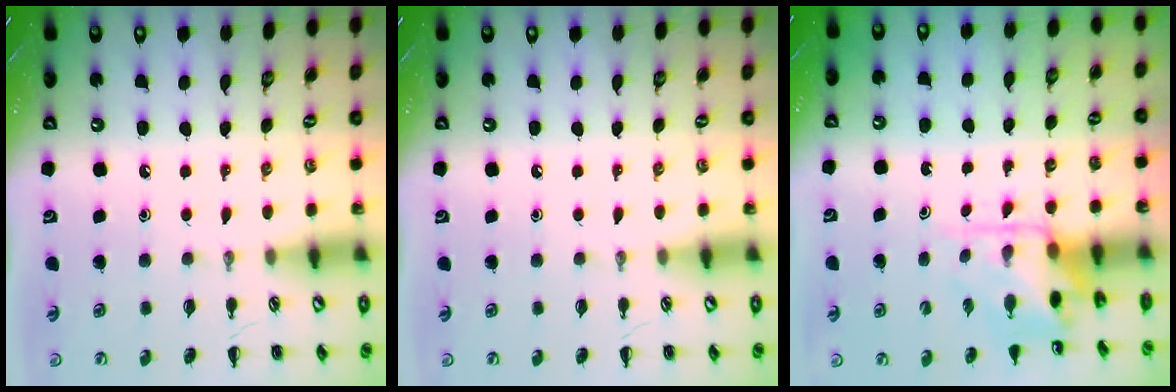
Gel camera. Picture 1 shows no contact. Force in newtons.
{"total": 0.0}
{"total": 4.3, "press": 4.2, "slide": 0.7}